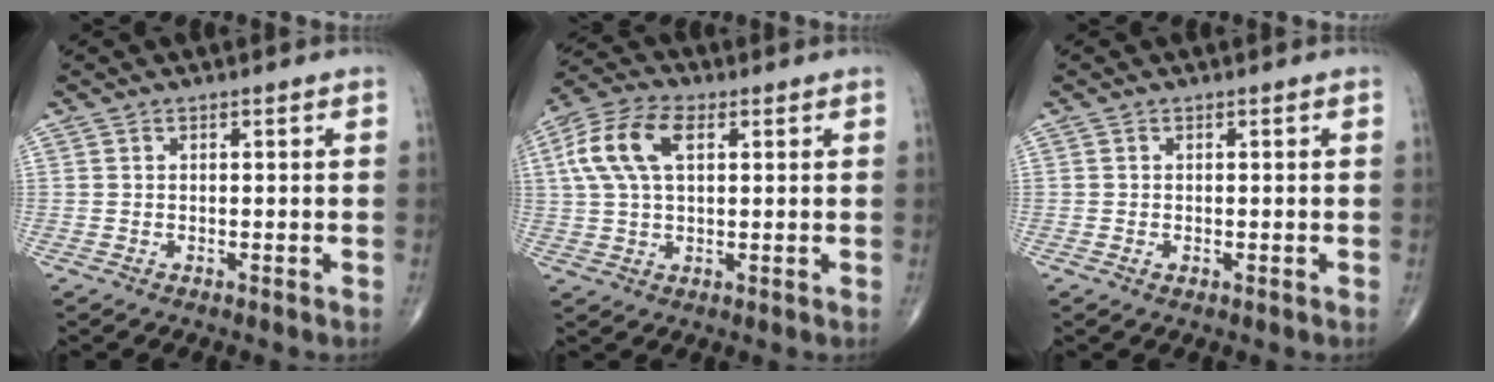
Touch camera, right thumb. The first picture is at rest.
{"total": 11.0, "force": [3.1, 6.0, 8.7], "torque": [-0.187, 0.020, 0.055]}
{"total": 0.7, "force": [-0.1, 0.5, 0.5], "torque": [-0.013, 0.000, -0.002]}